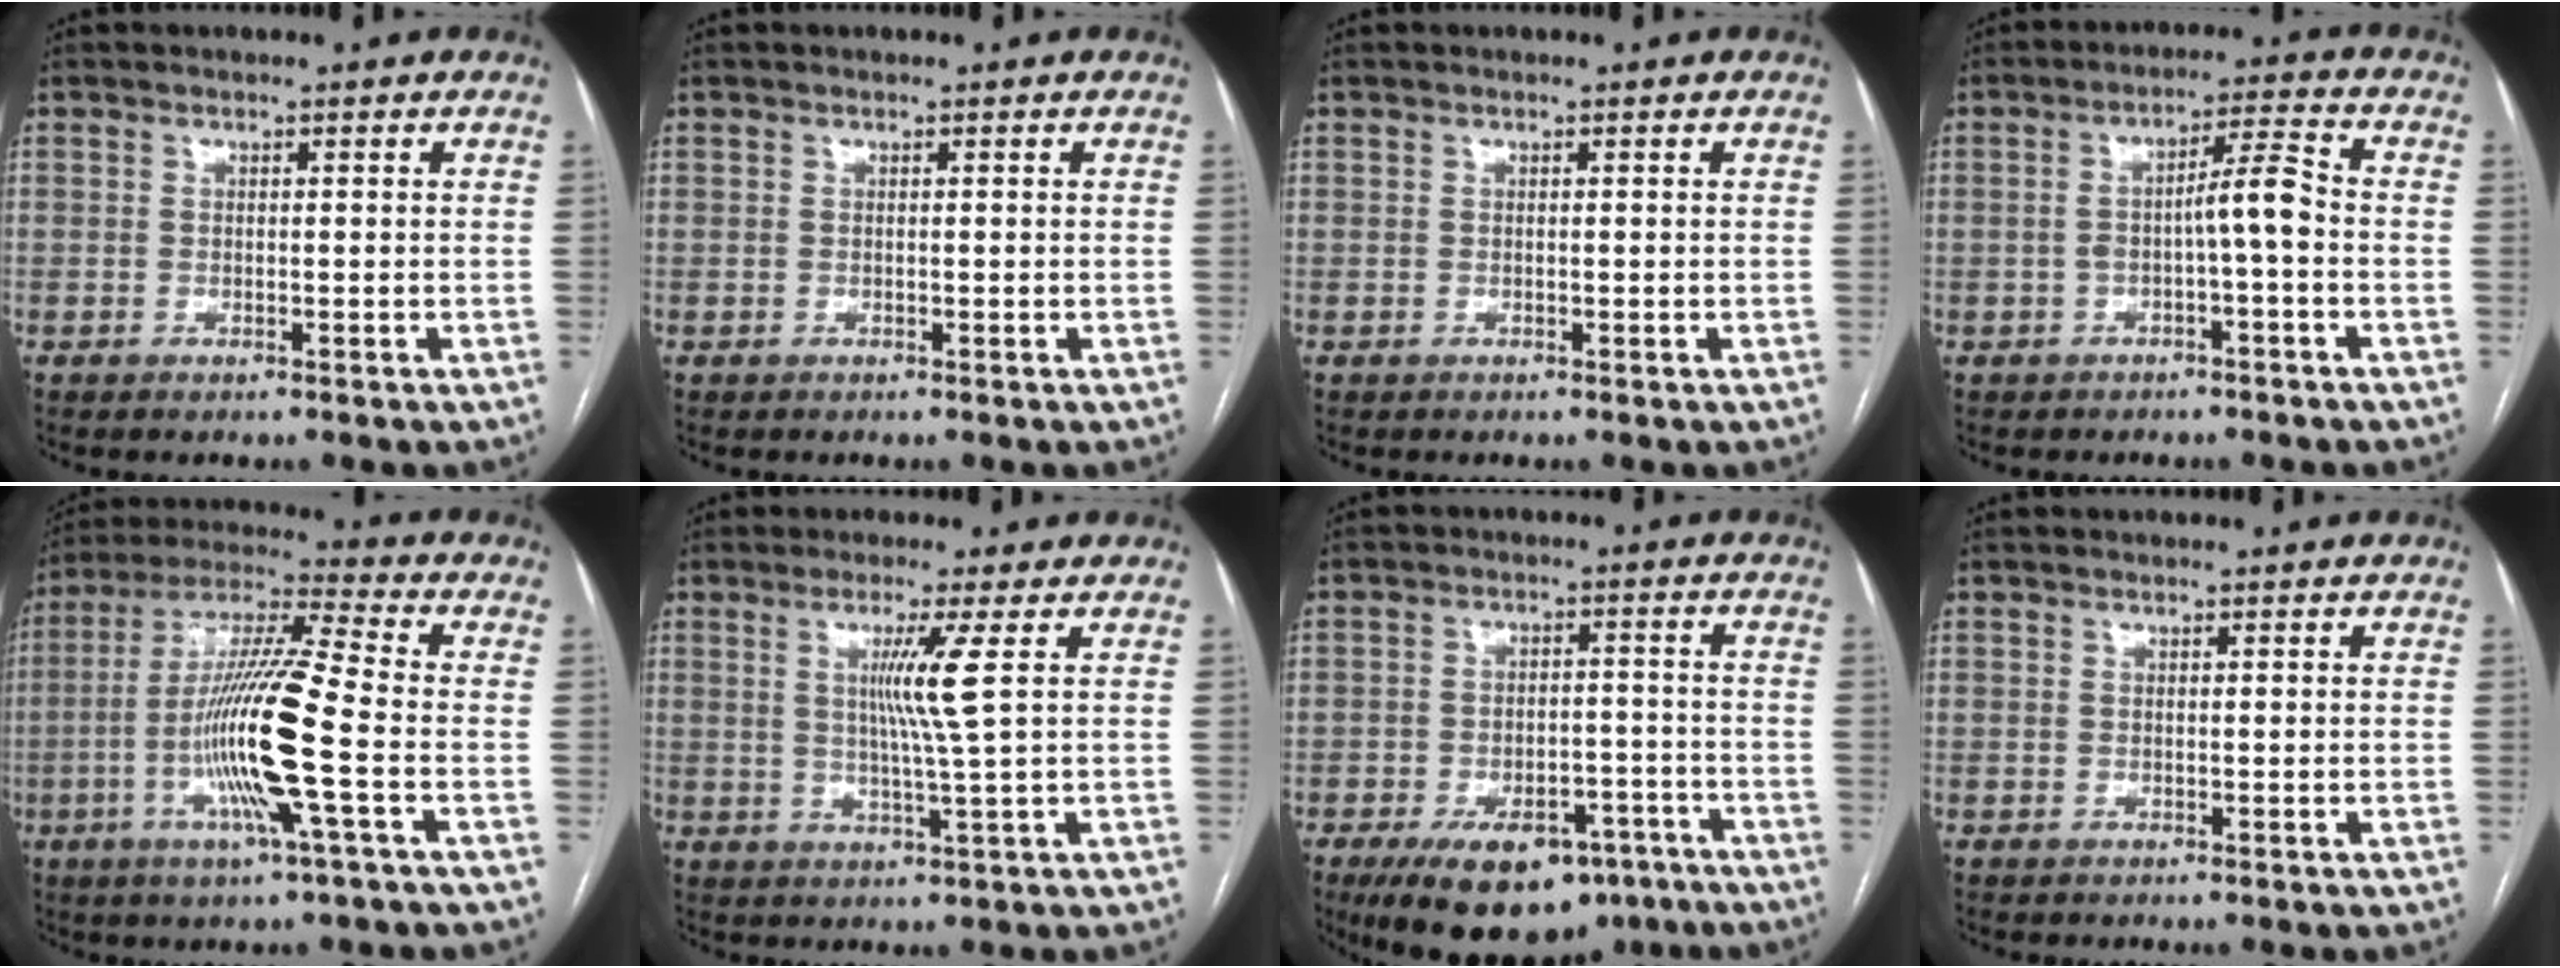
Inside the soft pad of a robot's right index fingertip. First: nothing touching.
{"total": 0.0}
{"total": 0.0}
{"total": 5.2, "force": [-1.0, 0.3, 5.1], "torque": [-0.081, 0.022, -0.013]}
{"total": 15.2, "force": [-3.8, -0.4, 14.8], "torque": [-0.293, -0.004, -0.080]}
{"total": 5.8, "force": [1.5, -1.7, 5.3], "torque": [-0.101, -0.009, 0.029]}
{"total": 14.5, "force": [-9.8, 7.5, 7.7], "torque": [-0.120, 0.012, -0.142]}
{"total": 0.0}